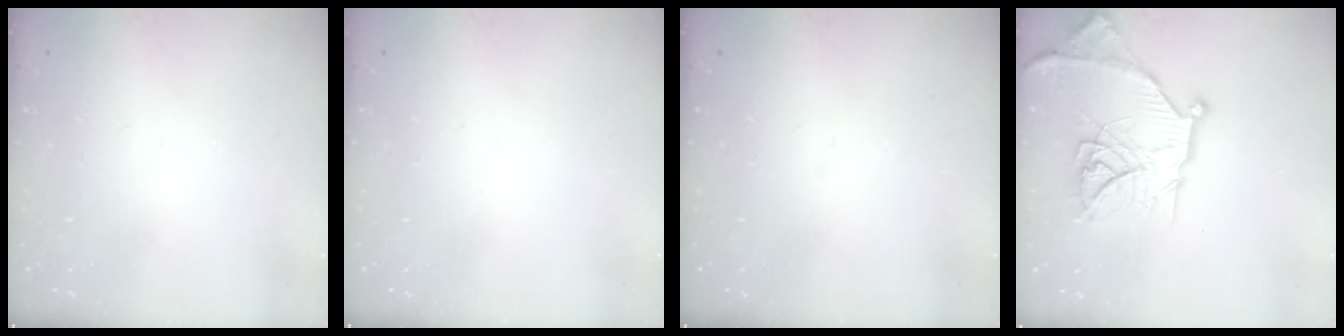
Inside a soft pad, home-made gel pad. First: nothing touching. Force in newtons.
{"total": 0.0}
{"total": 0.0}
{"total": 20.3, "press": 20.2, "slide": 1.6}